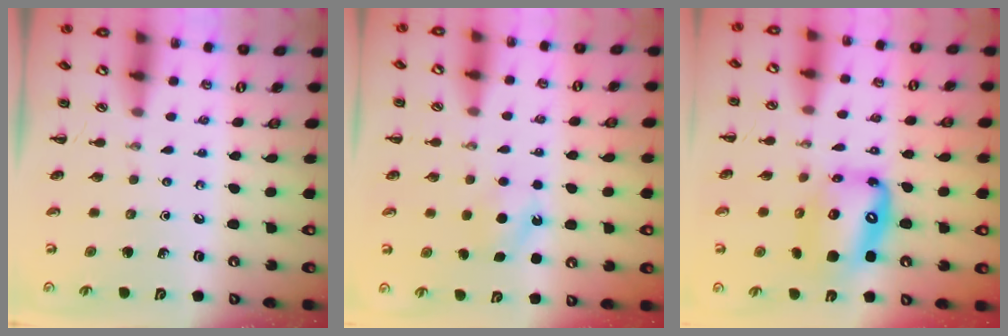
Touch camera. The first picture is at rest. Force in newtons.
{"total": 4.9, "press": 4.7, "slide": 1.2}
{"total": 12.5, "press": 11.9, "slide": 3.7}